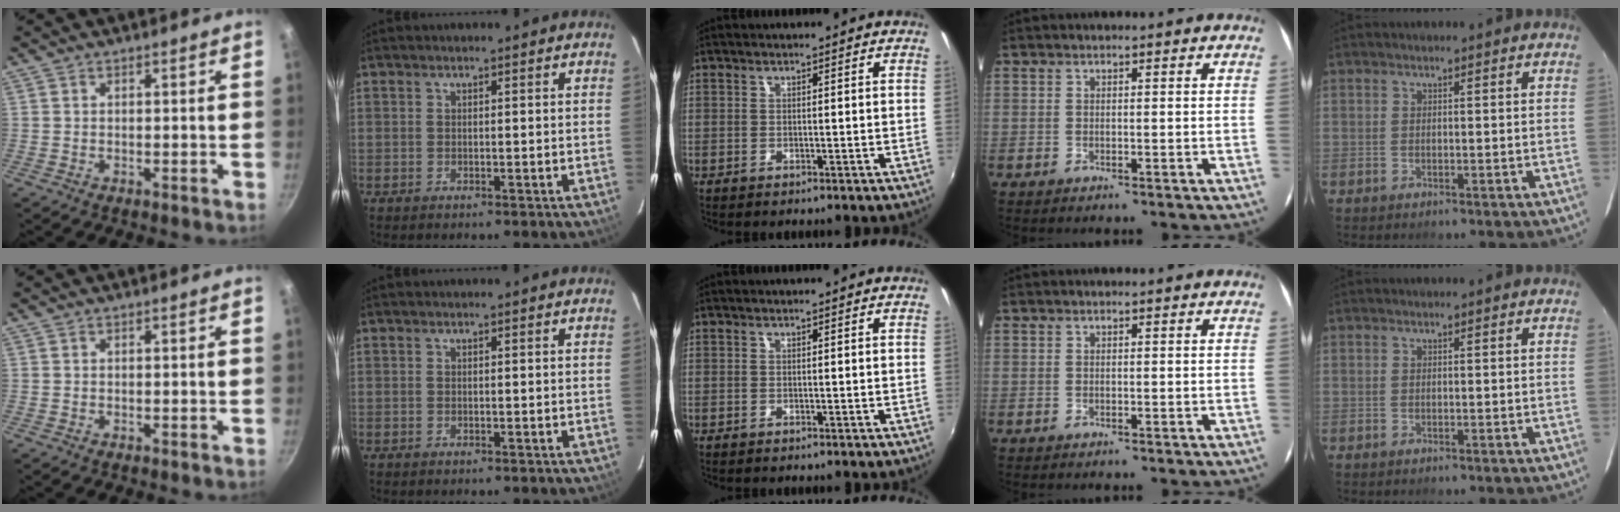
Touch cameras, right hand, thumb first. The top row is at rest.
{}